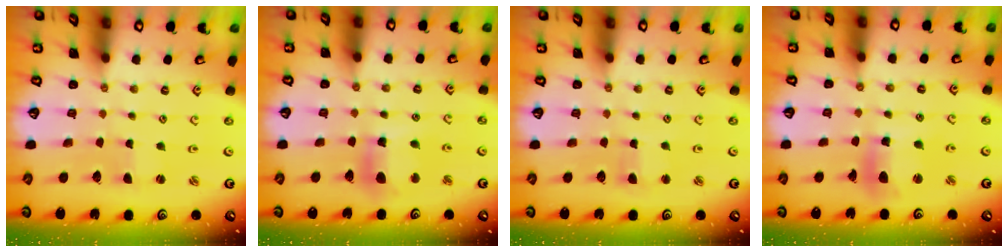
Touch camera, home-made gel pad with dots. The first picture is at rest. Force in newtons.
{"total": 10.7, "press": 10.6, "slide": 1.3}
{"total": 2.7, "press": 2.6, "slide": 0.4}
{"total": 10.8, "press": 10.7, "slide": 1.5}